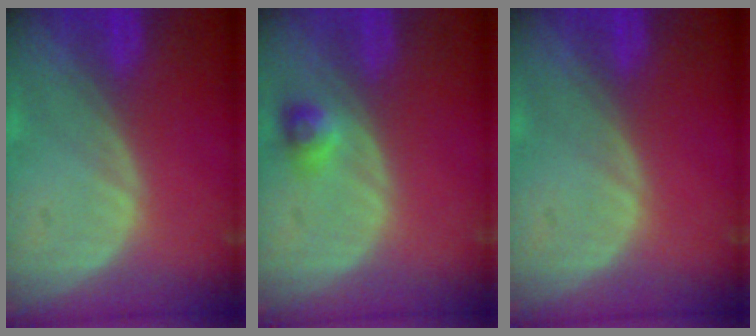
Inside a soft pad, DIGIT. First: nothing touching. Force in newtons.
{"total": 2.3, "press": 2.2, "slide": 0.7}
{"total": 0.0}